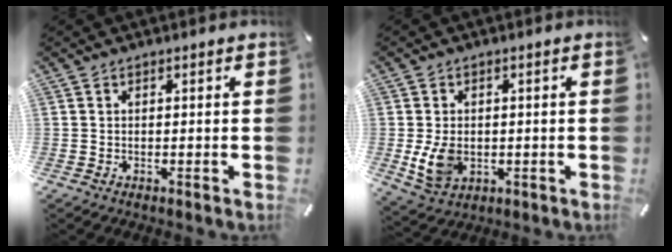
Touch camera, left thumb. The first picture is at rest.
{"total": 7.1, "force": [-0.7, 5.4, 4.5], "torque": [-0.102, -0.008, -0.016]}